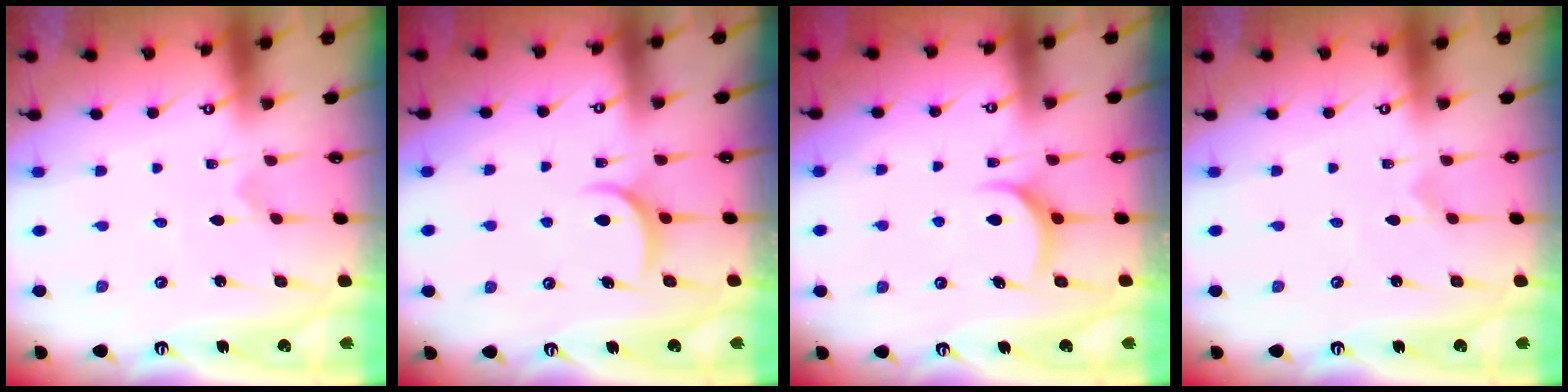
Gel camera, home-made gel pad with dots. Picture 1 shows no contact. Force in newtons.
{"total": 6.5, "press": 6.5, "slide": 0.6}
{"total": 7.0, "press": 6.9, "slide": 0.7}
{"total": 0.0}